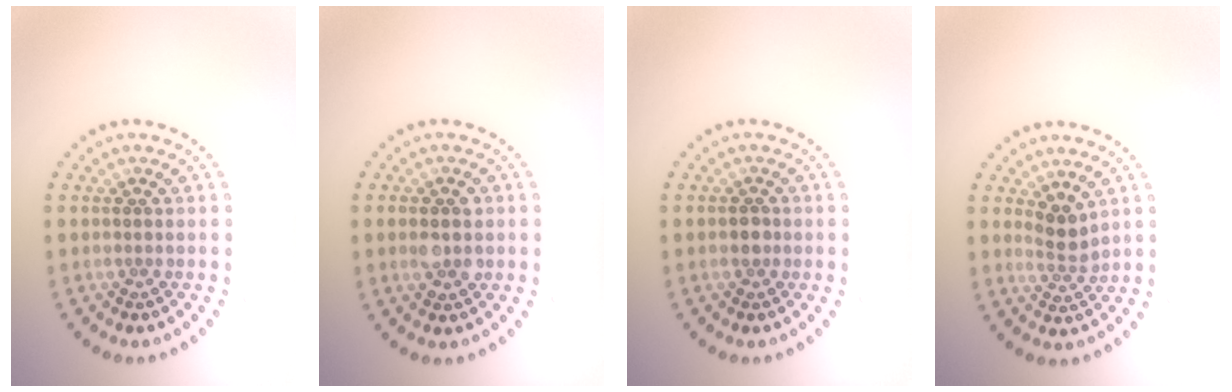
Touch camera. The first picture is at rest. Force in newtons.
{"total": 2.8, "press": 2.8, "slide": 0.2}
{"total": 1.1, "press": 1.0, "slide": 0.4}
{"total": 2.0, "press": 1.5, "slide": 1.3}